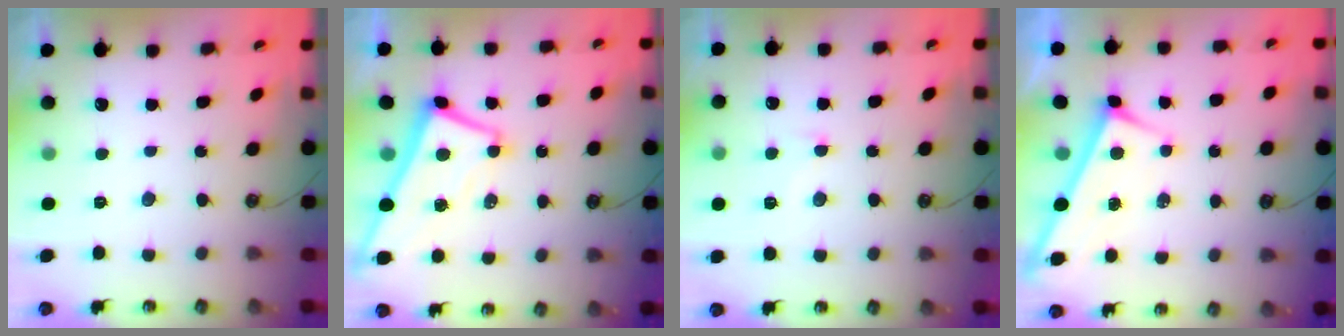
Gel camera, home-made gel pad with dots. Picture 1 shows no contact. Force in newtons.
{"total": 5.8, "press": 5.7, "slide": 0.8}
{"total": 4.3, "press": 4.2, "slide": 0.6}
{"total": 2.9, "press": 2.9, "slide": 0.3}